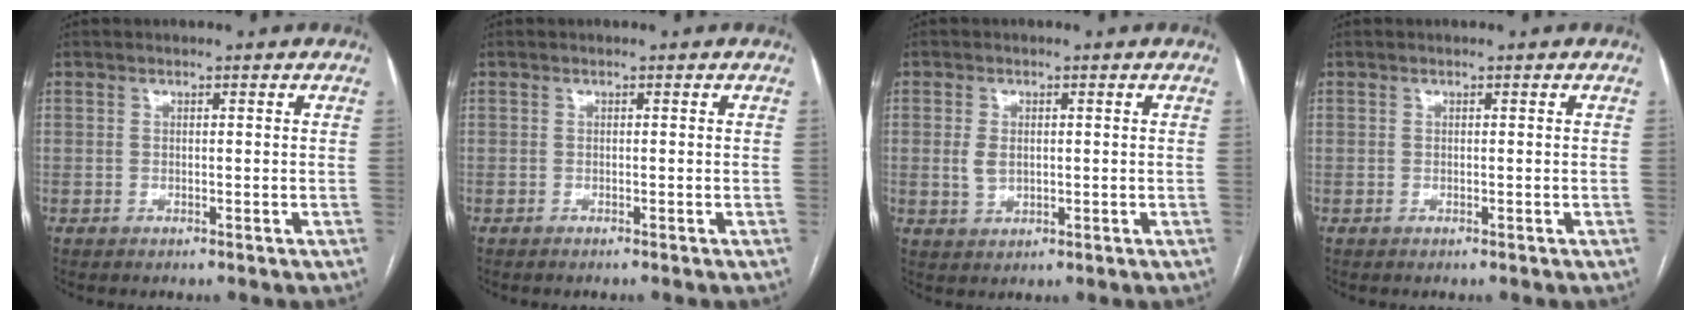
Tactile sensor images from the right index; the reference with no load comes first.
{"total": 0.7, "force": [-0.7, 0.0, 0.3], "torque": [-0.003, -0.001, -0.009]}
{"total": 3.0, "force": [0.1, 2.0, 2.3], "torque": [-0.046, 0.001, 0.008]}
{"total": 0.0}